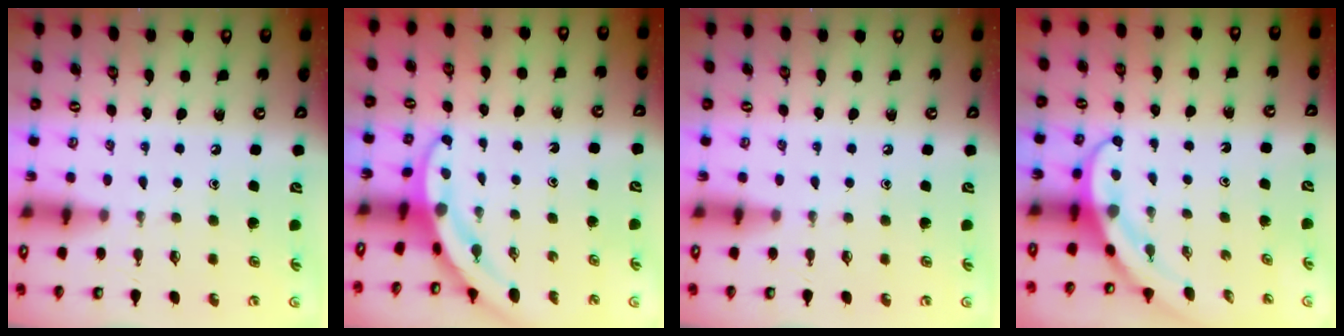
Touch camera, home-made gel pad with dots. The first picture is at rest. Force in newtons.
{"total": 3.1, "press": 3.1, "slide": 0.3}
{"total": 0.0}
{"total": 3.8, "press": 3.8, "slide": 0.4}